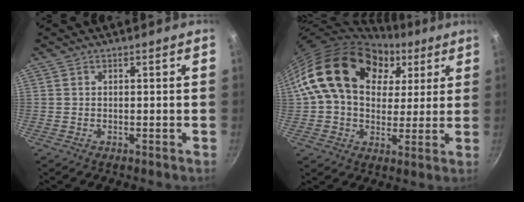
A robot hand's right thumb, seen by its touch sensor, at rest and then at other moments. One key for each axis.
{"total": 21.9, "fx": 8.5, "fy": 15.0, "fz": 13.4, "tx": -0.212, "ty": 0.001, "tz": 0.138}